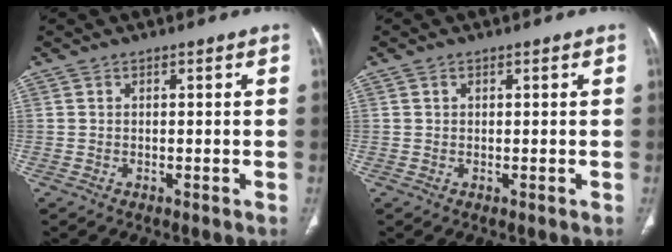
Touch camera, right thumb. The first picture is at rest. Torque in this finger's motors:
{"motor_torque": [-0.39, 0.21, -0.15, 0.10, 0.05]}